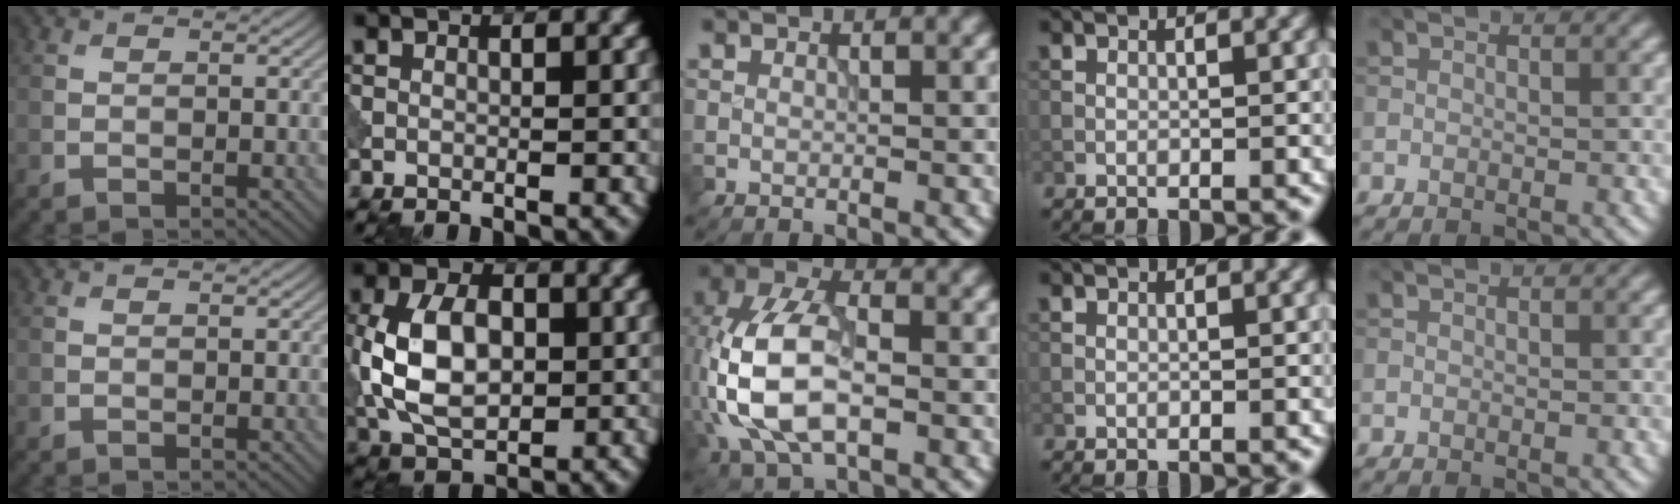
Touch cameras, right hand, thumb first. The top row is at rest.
{"index": {"total": 8.8, "force": [-0.4, 5.7, 6.7], "torque": [-0.145, 0.003, -0.014]}, "middle": {"total": 10.0, "force": [-1.5, 5.9, 7.9], "torque": [-0.173, 0.011, -0.040]}}